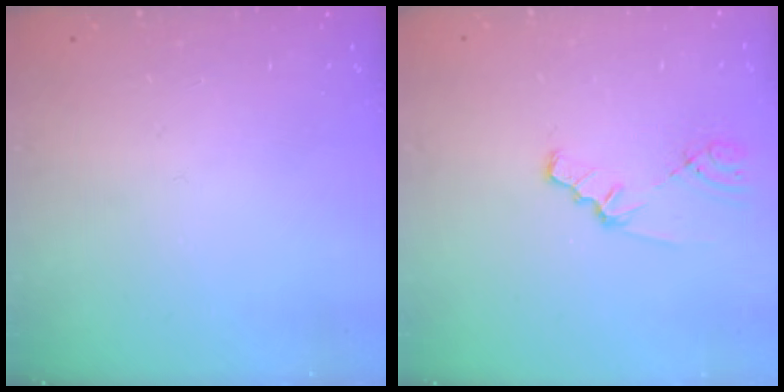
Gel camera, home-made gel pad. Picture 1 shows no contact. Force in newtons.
{"total": 1.5, "press": 1.5, "slide": 0.3}